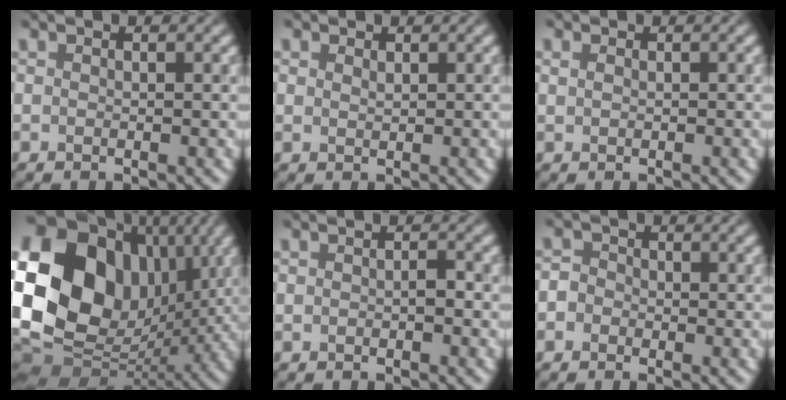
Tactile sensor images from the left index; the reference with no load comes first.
{"total": 0.7, "force": [0.6, 0.4, -0.1], "torque": [0.002, -0.003, 0.012]}
{"total": 0.6, "force": [0.2, 0.6, 0.1], "torque": [0.001, -0.001, 0.004]}
{"total": 19.4, "force": [3.0, 14.9, 12.0], "torque": [-0.265, 0.012, 0.061]}
{"total": 0.7, "force": [-0.3, 0.4, 0.6], "torque": [-0.010, 0.001, -0.005]}
{"total": 2.4, "force": [-0.9, 2.1, 0.4], "torque": [0.017, 0.015, -0.041]}